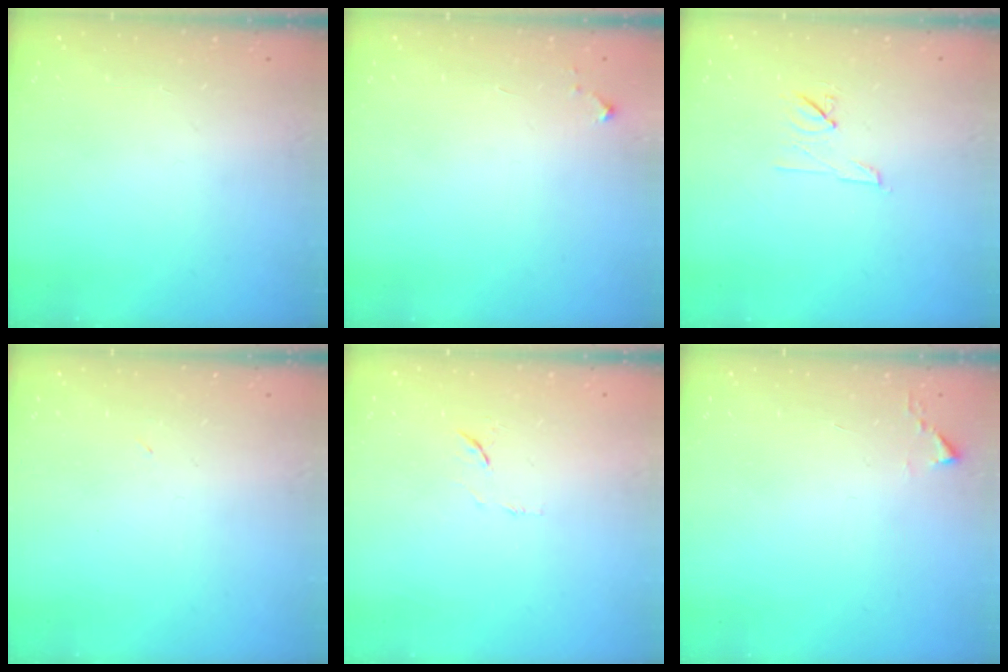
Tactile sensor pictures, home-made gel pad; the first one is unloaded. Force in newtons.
{"total": 2.6, "press": 2.6, "slide": 0.4}
{"total": 7.0, "press": 6.9, "slide": 0.9}
{"total": 2.4, "press": 2.3, "slide": 0.8}
{"total": 6.4, "press": 6.4, "slide": 0.6}
{"total": 2.4, "press": 2.4, "slide": 0.3}